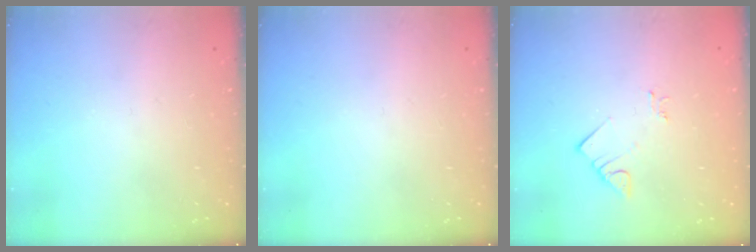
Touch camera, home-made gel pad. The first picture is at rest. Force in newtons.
{"total": 0.0}
{"total": 2.5, "press": 2.5, "slide": 0.3}